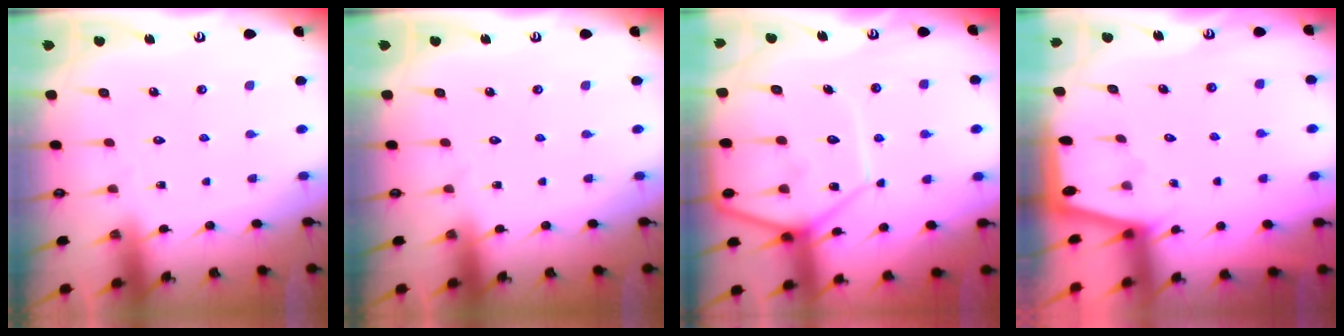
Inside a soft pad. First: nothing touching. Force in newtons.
{"total": 0.0}
{"total": 14.1, "press": 14.0, "slide": 1.2}
{"total": 1.1, "press": 1.0, "slide": 0.2}